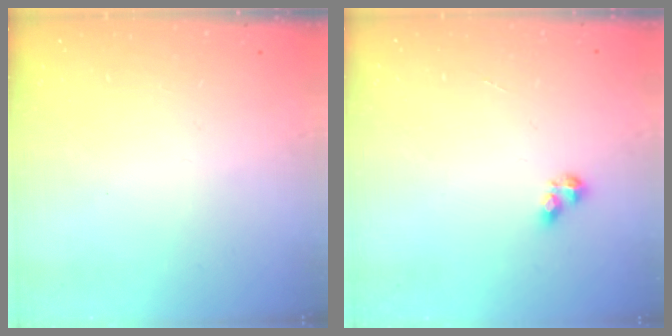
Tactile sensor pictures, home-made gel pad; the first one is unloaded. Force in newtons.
{"total": 3.0, "press": 2.9, "slide": 0.5}